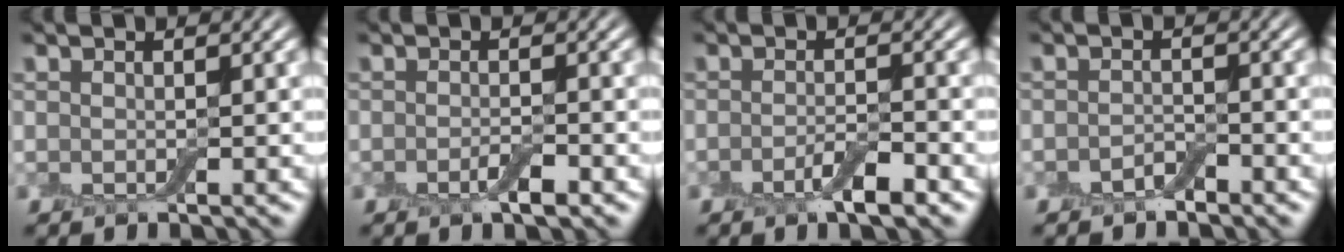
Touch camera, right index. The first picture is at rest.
{"total": 1.7, "force": [-0.8, 0.4, 1.4], "torque": [-0.025, -0.004, -0.017]}
{"total": 2.6, "force": [-1.3, 0.6, 2.1], "torque": [-0.037, 0.000, -0.027]}
{"total": 1.3, "force": [-0.9, 0.5, 0.7], "torque": [-0.012, 0.002, -0.018]}